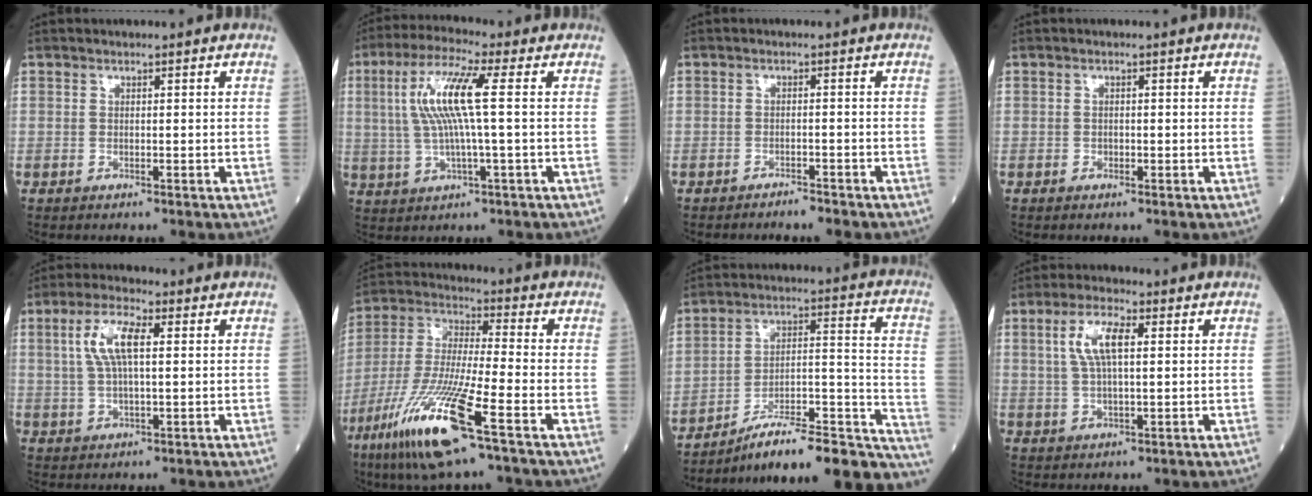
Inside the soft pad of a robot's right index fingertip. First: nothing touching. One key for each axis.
{"total": 9.7, "fx": 1.5, "fy": 0.2, "fz": 9.6, "tx": -0.206, "ty": 0.014, "tz": 0.030}
{"total": 2.2, "fx": -2.1, "fy": 0.2, "fz": 0.8, "tx": -0.015, "ty": -0.001, "tz": -0.027}
{"total": 0.6, "fx": -0.2, "fy": 0.5, "fz": 0.2, "tx": 0.001, "ty": 0.003, "tz": -0.003}
{"total": 7.1, "fx": 1.8, "fy": 1.9, "fz": 6.6, "tx": -0.144, "ty": 0.012, "tz": 0.038}
{"total": 16.3, "fx": -8.4, "fy": 0.7, "fz": 13.9, "tx": -0.302, "ty": -0.039, "tz": -0.163}
{"total": 23.2, "fx": -19.0, "fy": 4.0, "fz": 12.8, "tx": -0.103, "ty": 0.038, "tz": -0.279}
{"total": 6.5, "fx": 1.8, "fy": 1.8, "fz": 6.0, "tx": -0.130, "ty": 0.011, "tz": 0.039}